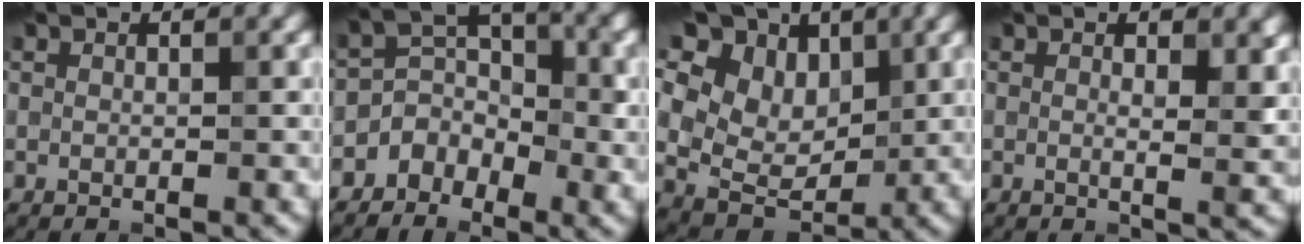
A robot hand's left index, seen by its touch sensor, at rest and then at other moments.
{"total": 3.2, "force": [-1.8, 2.2, 1.4], "torque": [-0.020, 0.012, -0.038]}
{"total": 15.3, "force": [7.3, 10.0, 9.0], "torque": [-0.177, 0.049, 0.115]}
{"total": 3.5, "force": [0.7, 1.1, 3.3], "torque": [-0.046, 0.005, 0.004]}